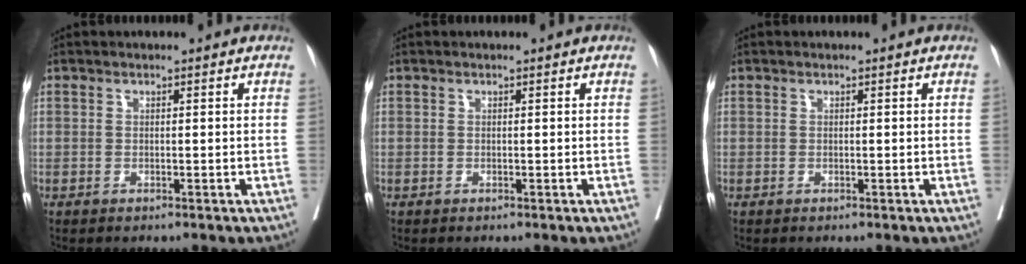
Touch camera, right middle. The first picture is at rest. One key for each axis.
{"total": 0.0}
{"total": 0.0}